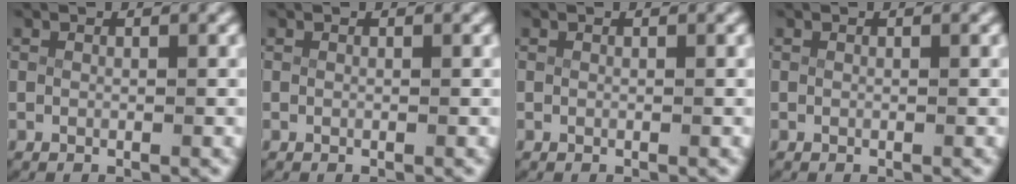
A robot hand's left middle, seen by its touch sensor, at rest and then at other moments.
{"total": 0.0}
{"total": 0.0}
{"total": 0.0}